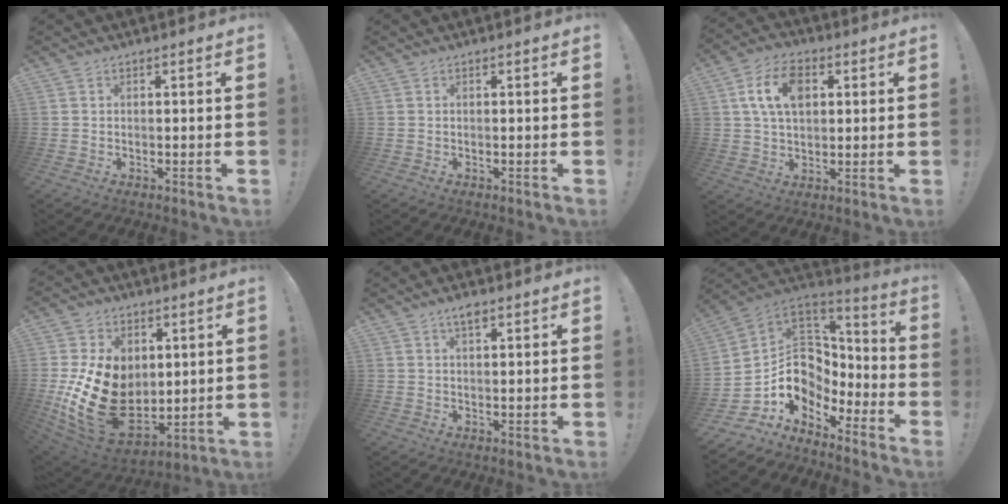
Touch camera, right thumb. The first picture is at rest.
{"total": 0.0}
{"total": 11.7, "force": [3.5, 7.9, 7.9], "torque": [-0.138, 0.011, 0.065]}
{"total": 23.9, "force": [-0.4, 17.4, 16.5], "torque": [-0.326, -0.011, 0.021]}
{"total": 3.3, "force": [2.1, 1.1, 2.2], "torque": [-0.035, -0.005, 0.035]}
{"total": 11.3, "force": [-1.5, 9.8, 5.5], "torque": [-0.107, -0.015, -0.011]}